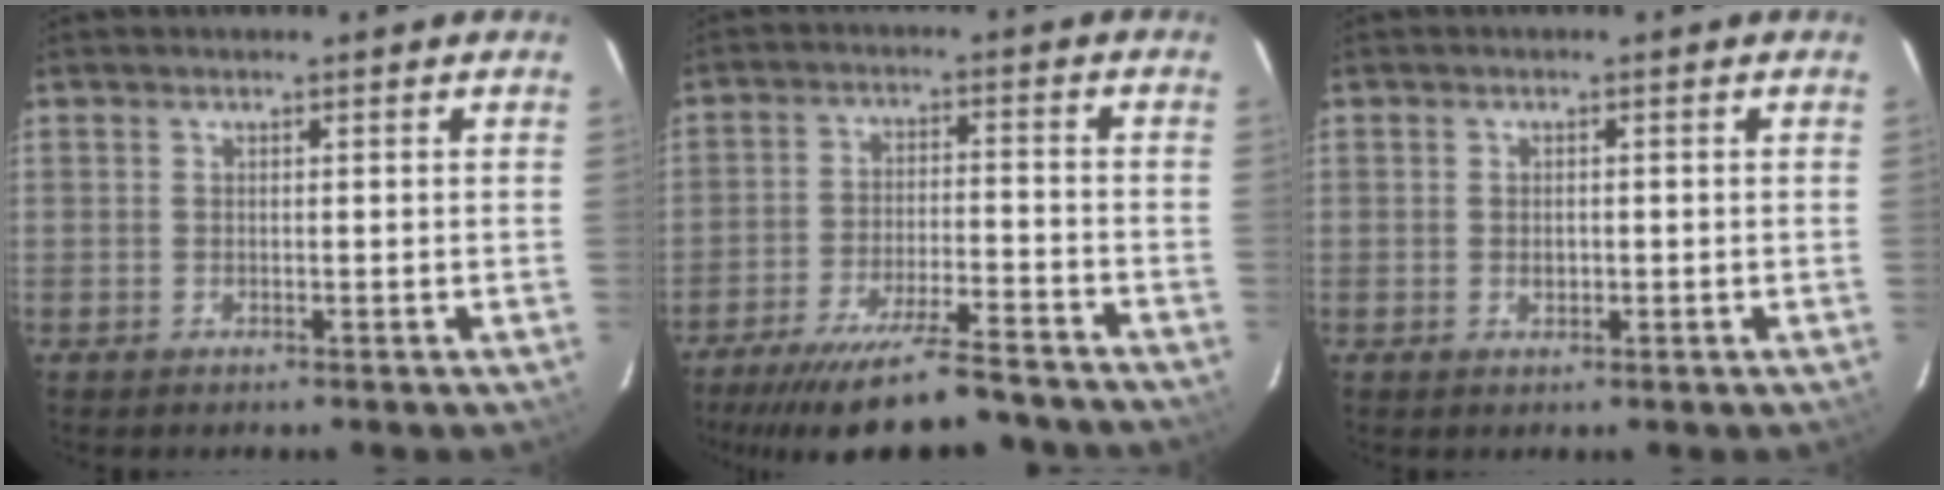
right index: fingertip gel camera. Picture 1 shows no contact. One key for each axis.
{"total": 18.0, "fx": -15.6, "fy": 2.8, "fz": 8.4, "tx": -0.160, "ty": -0.017, "tz": -0.229}
{"total": 1.2, "fx": -0.2, "fy": 0.9, "fz": 0.8, "tx": -0.013, "ty": 0.002, "tz": -0.003}